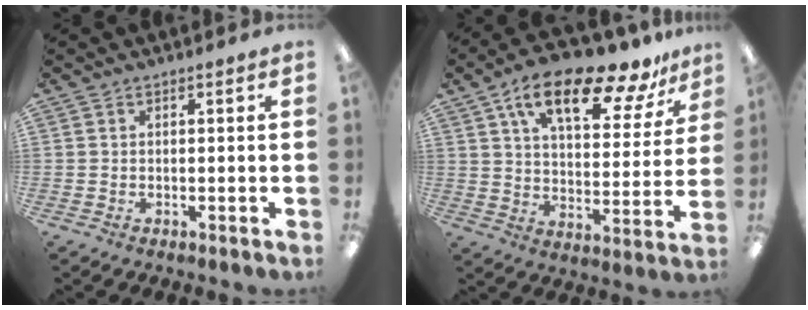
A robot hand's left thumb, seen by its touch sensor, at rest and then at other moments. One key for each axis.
{"total": 18.4, "fx": 12.5, "fy": 6.9, "fz": 11.6, "tx": -0.185, "ty": -0.065, "tz": 0.206}